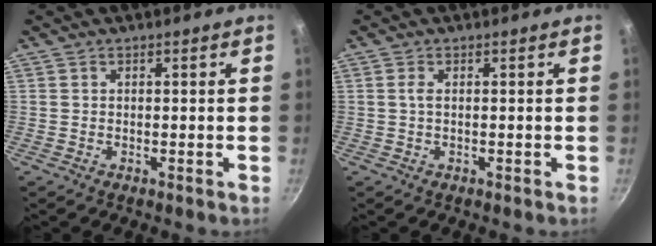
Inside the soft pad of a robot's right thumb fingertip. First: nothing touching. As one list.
[{"total": 0.9, "force": [0.2, 0.3, 0.9], "torque": [-0.019, 0.001, 0.004]}]